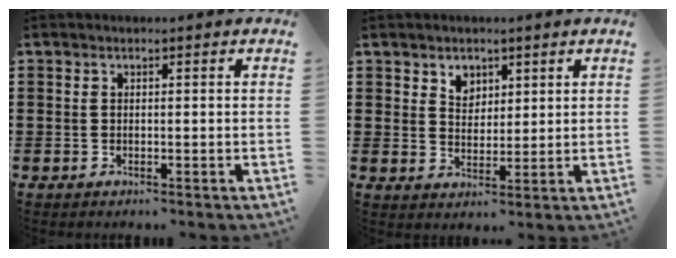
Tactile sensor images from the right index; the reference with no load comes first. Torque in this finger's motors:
{"motor_torque": [0.50, 1.64, 0.12, 0.00]}